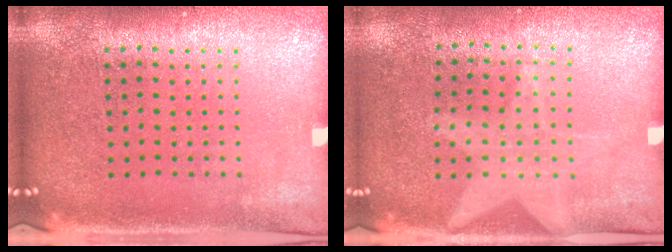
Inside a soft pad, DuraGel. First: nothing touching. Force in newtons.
{"total": 1.3, "press": 0.9, "slide": 0.9}